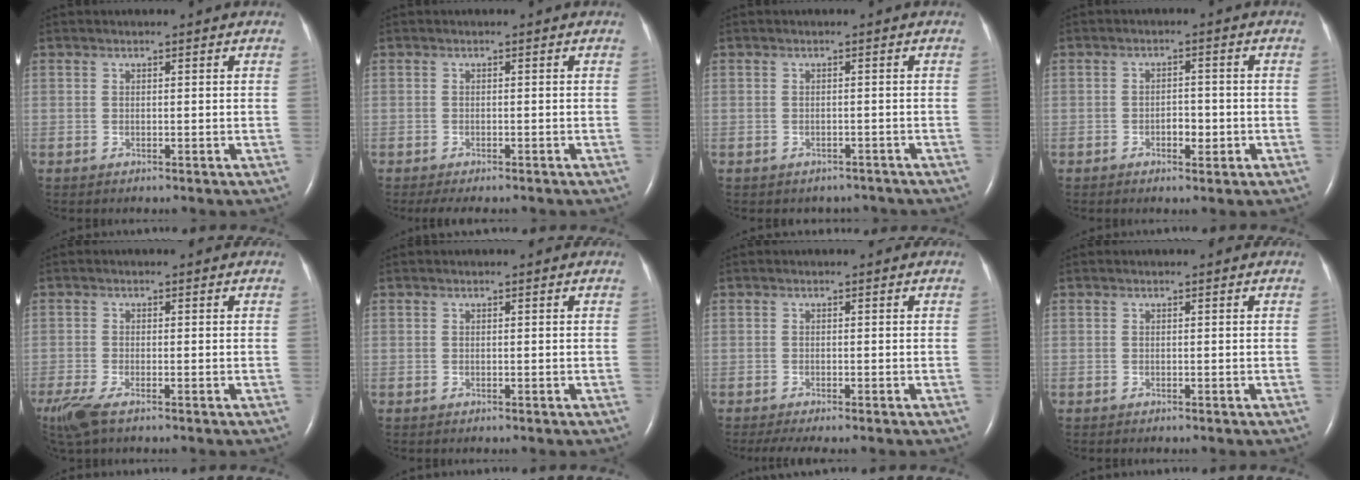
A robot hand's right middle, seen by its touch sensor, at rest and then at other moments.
{"total": 4.8, "force": [-4.0, 1.3, 2.3], "torque": [-0.028, -0.008, -0.054]}
{"total": 3.2, "force": [-2.8, 1.7, 0.0], "torque": [-0.003, 0.011, -0.033]}
{"total": 2.9, "force": [-1.1, 1.3, 2.3], "torque": [-0.036, 0.005, -0.013]}
{"total": 5.3, "force": [-3.6, 1.4, 3.7], "torque": [-0.085, -0.017, -0.068]}
{"total": 0.0}
{"total": 3.9, "force": [-3.1, 0.4, 2.3], "torque": [-0.037, -0.011, -0.047]}
{"total": 0.0}